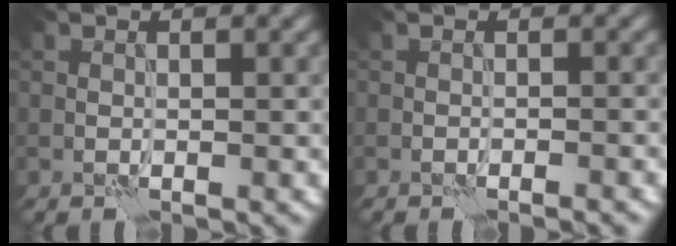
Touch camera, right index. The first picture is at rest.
{"total": 1.0, "force": [-0.9, 0.1, 0.4], "torque": [0.004, 0.000, -0.021]}